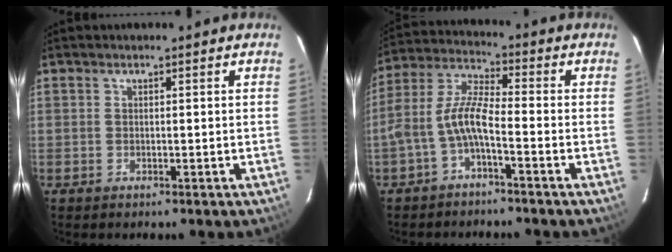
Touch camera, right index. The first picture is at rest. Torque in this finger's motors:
{"motor_torque": [0.98, -0.64, 0.68, 0.18]}